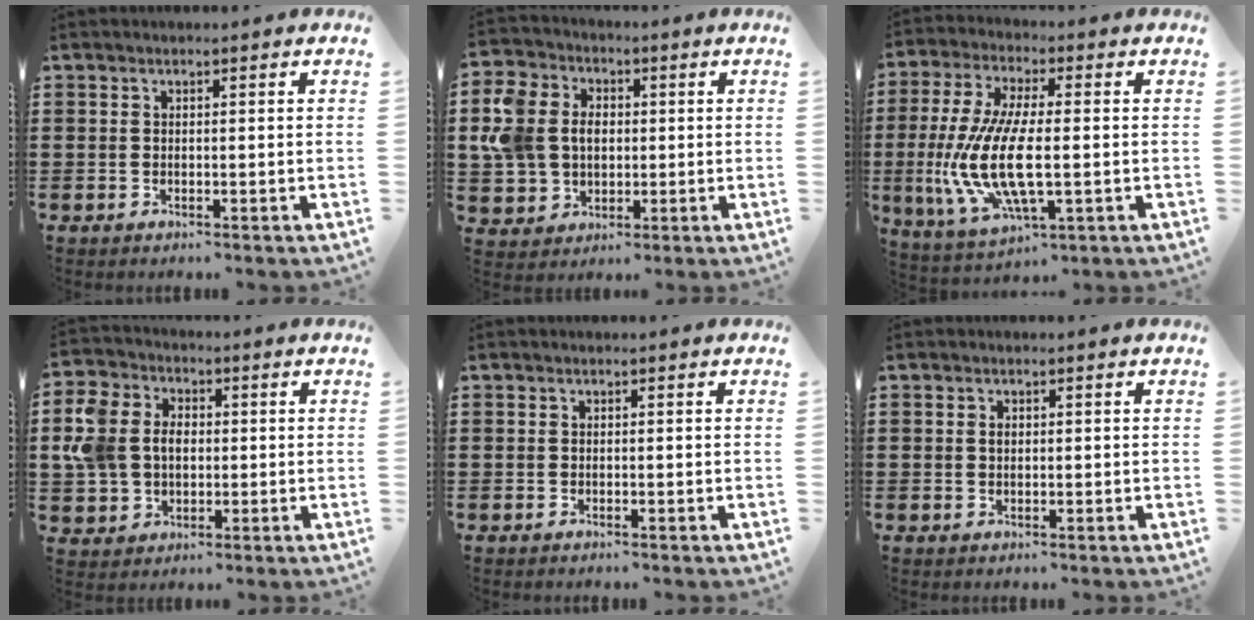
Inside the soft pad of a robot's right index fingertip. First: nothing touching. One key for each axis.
{"total": 9.1, "fx": 0.9, "fy": 7.7, "fz": 4.8, "tx": -0.147, "ty": 0.017, "tz": 0.012}
{"total": 13.3, "fx": -1.6, "fy": 4.7, "fz": 12.3, "tx": -0.290, "ty": -0.024, "tz": -0.039}
{"total": 8.1, "fx": 0.5, "fy": 6.8, "fz": 4.5, "tx": -0.137, "ty": 0.011, "tz": 0.001}
{"total": 0.0}
{"total": 0.9, "fx": 0.2, "fy": 0.6, "fz": 0.6, "tx": -0.014, "ty": 0.001, "tz": 0.003}